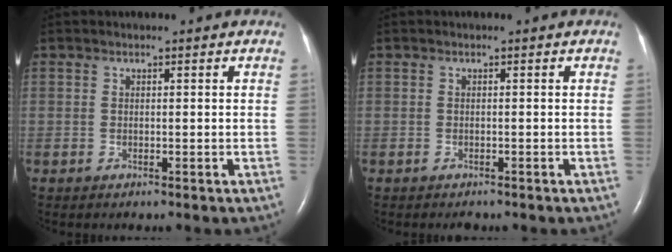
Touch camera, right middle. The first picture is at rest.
{"total": 0.5, "force": [-0.5, 0.2, 0.1], "torque": [-0.009, -0.002, -0.007]}